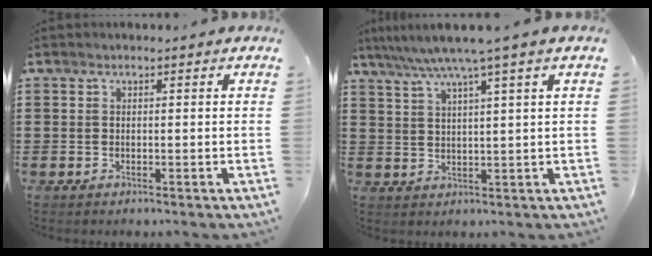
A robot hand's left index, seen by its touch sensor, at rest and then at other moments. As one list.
[{"total": 5.4, "force": [3.8, -1.0, 3.7], "torque": [-0.084, -0.016, 0.060]}]